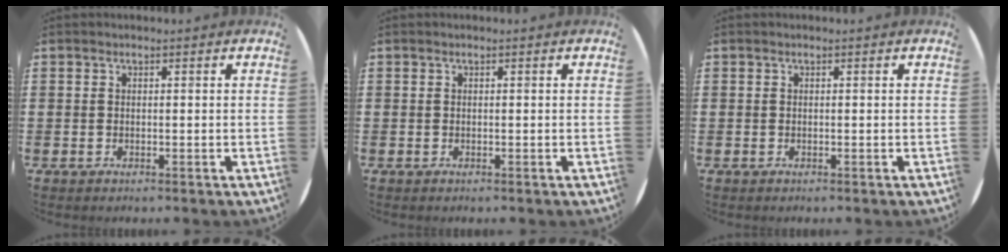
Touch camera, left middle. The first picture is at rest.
{"total": 0.0}
{"total": 0.0}